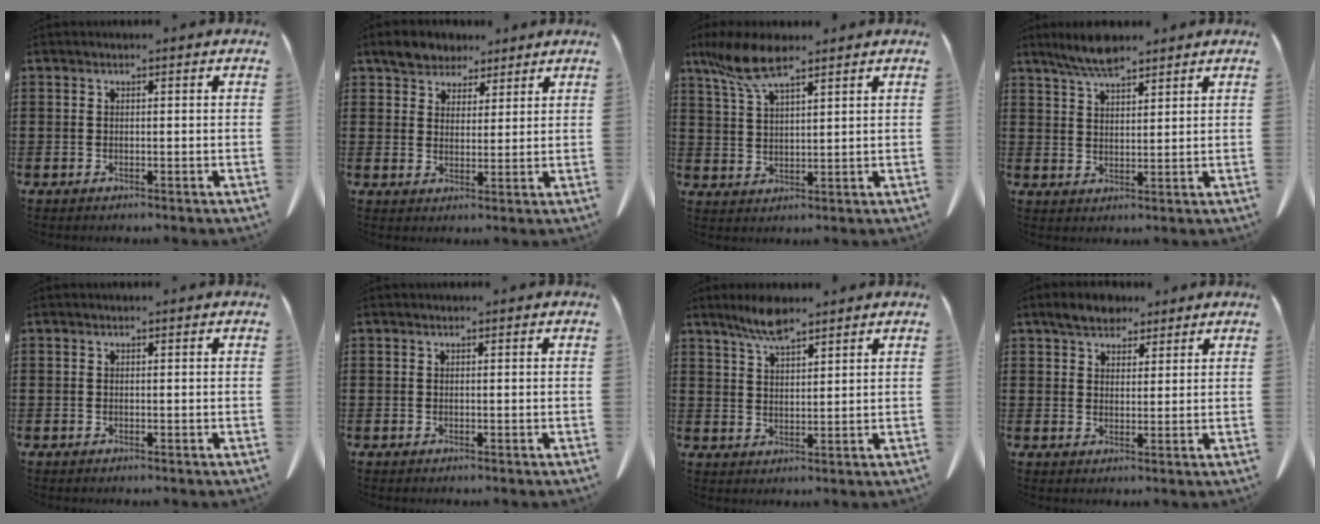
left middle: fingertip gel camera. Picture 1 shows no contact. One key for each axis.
{"total": 4.5, "fx": 3.8, "fy": 2.3, "fz": 0.4, "tx": -0.027, "ty": 0.000, "tz": 0.074}
{"total": 7.5, "fx": 5.2, "fy": 1.8, "fz": 5.1, "tx": -0.126, "ty": -0.009, "tz": 0.092}
{"total": 5.1, "fx": 4.3, "fy": 1.2, "fz": 2.5, "tx": -0.060, "ty": -0.010, "tz": 0.079}
{"total": 0.0}
{"total": 0.0}
{"total": 5.3, "fx": 4.3, "fy": 1.2, "fz": 3.0, "tx": -0.069, "ty": -0.006, "tz": 0.077}
{"total": 4.5, "fx": 3.7, "fy": 2.0, "fz": 1.5, "tx": -0.033, "ty": -0.003, "tz": 0.068}